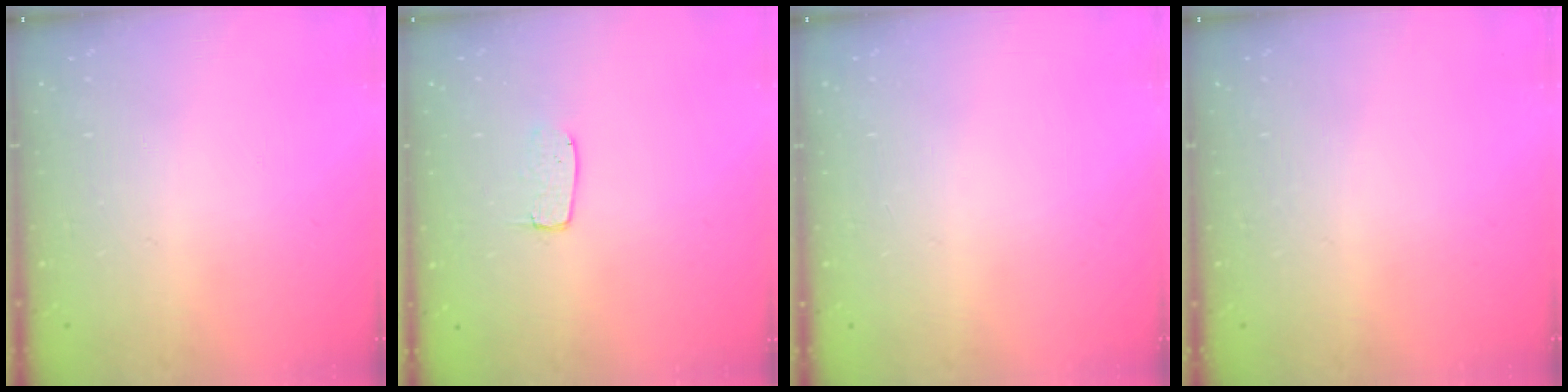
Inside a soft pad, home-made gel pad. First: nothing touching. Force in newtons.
{"total": 3.9, "press": 3.9, "slide": 0.3}
{"total": 0.0}
{"total": 0.0}